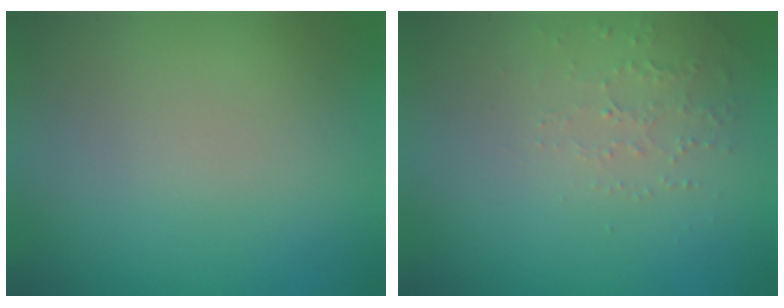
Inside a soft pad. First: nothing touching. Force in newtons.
{"total": 1.5, "press": 1.5, "slide": 0.5}